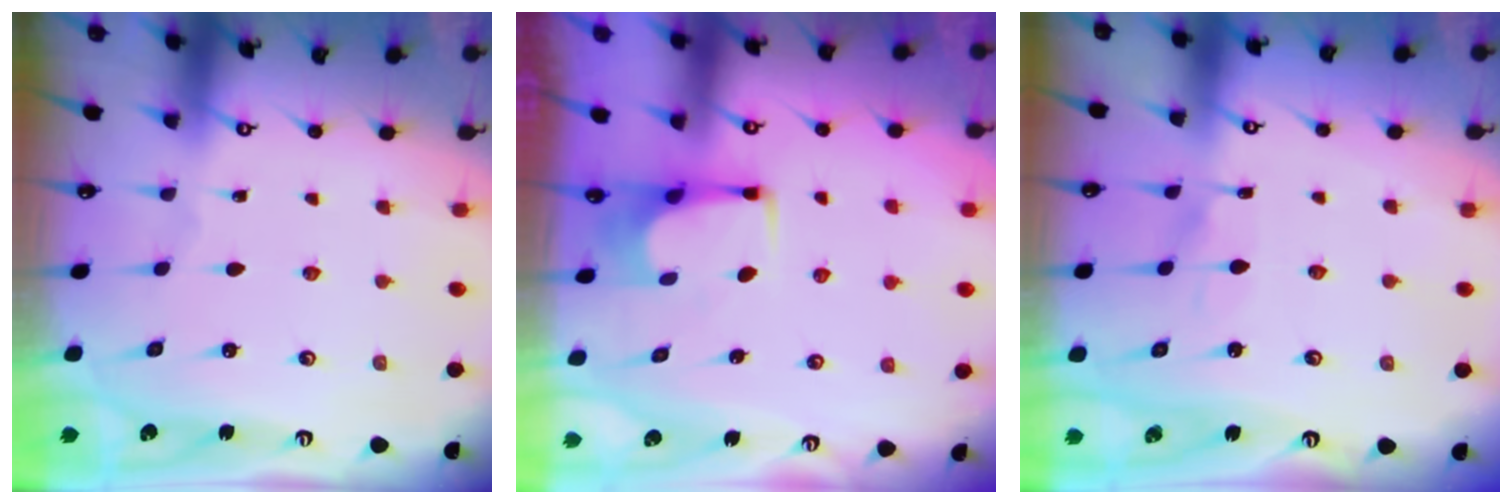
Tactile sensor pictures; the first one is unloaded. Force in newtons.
{"total": 2.3, "press": 2.3, "slide": 0.4}
{"total": 4.8, "press": 4.8, "slide": 0.5}